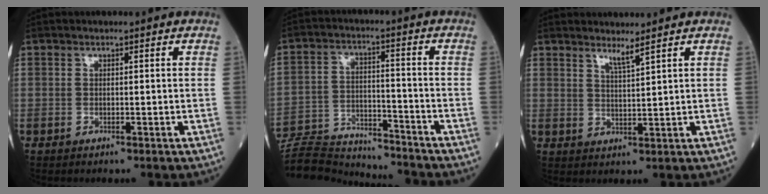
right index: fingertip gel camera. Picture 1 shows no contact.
{"total": 14.0, "force": [-13.8, 1.3, 2.1], "torque": [-0.036, 0.018, -0.225]}
{"total": 2.3, "force": [1.9, -0.7, 1.1], "torque": [-0.022, -0.015, 0.039]}